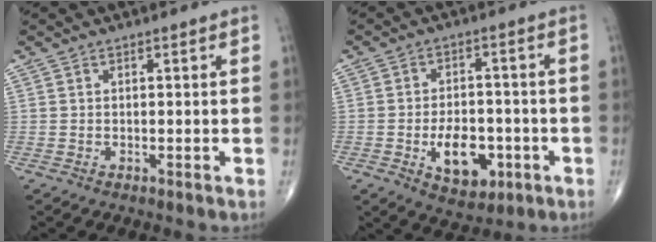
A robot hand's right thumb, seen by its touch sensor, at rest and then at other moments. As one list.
[{"total": 10.0, "force": [-3.2, 6.1, 7.3], "torque": [-0.087, 0.013, -0.039]}]